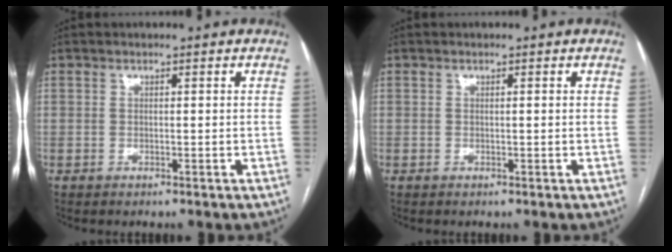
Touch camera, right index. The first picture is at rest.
{"total": 0.0}